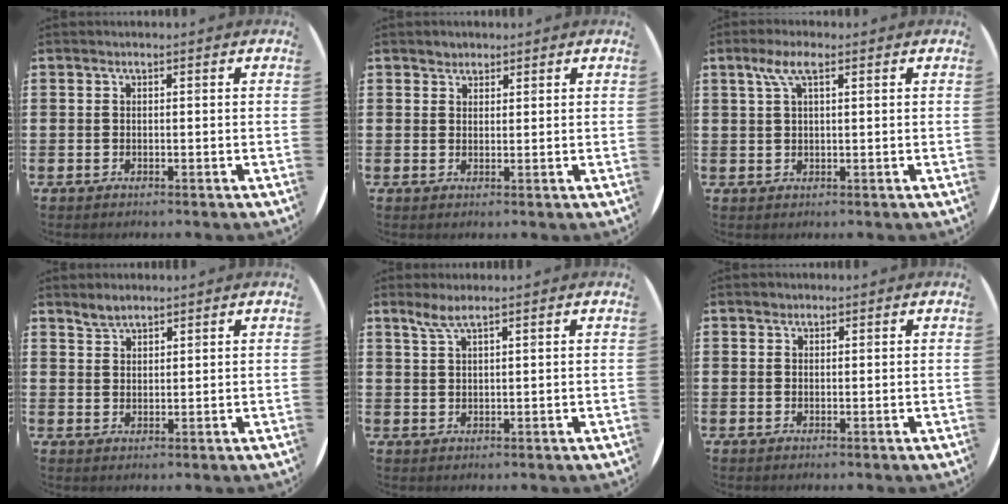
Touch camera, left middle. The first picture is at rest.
{"total": 1.5, "force": [1.4, 0.7, -0.2], "torque": [0.003, 0.002, 0.027]}
{"total": 3.7, "force": [2.0, 1.0, 3.0], "torque": [-0.062, 0.009, 0.033]}
{"total": 2.3, "force": [2.2, 0.8, 0.3], "torque": [-0.008, 0.004, 0.042]}
{"total": 2.6, "force": [2.0, 0.2, 1.7], "torque": [-0.036, 0.002, 0.036]}
{"total": 0.7, "force": [0.6, 0.3, -0.1], "torque": [0.010, 0.000, 0.010]}